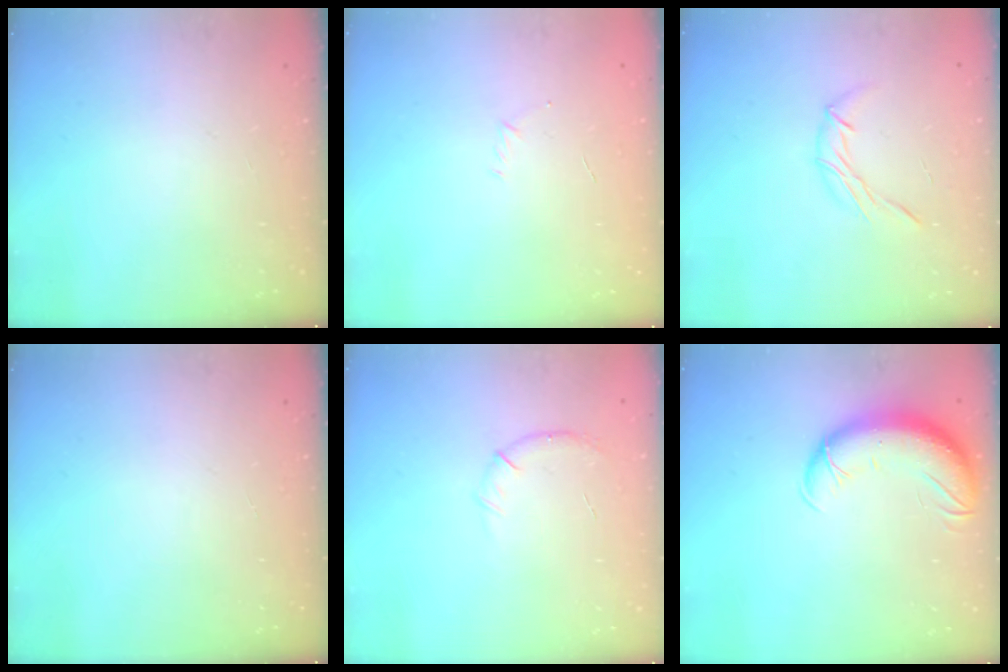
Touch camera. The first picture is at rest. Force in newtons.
{"total": 3.0, "press": 2.9, "slide": 0.7}
{"total": 6.0, "press": 6.0, "slide": 0.3}
{"total": 0.0}
{"total": 6.8, "press": 6.5, "slide": 1.9}
{"total": 11.9, "press": 11.5, "slide": 2.8}